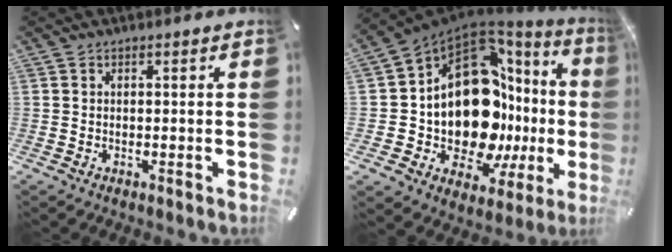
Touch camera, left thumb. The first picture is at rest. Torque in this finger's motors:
{"motor_torque": [1.23, 3.78, 2.77, 0.00, 0.29]}